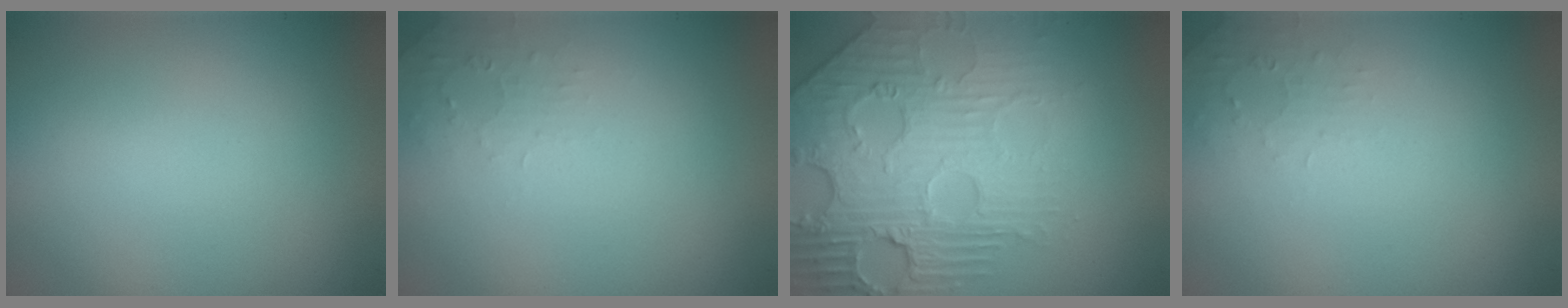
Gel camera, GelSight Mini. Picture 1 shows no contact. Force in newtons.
{"total": 1.3, "press": 1.2, "slide": 0.3}
{"total": 8.2, "press": 6.0, "slide": 5.6}
{"total": 1.3, "press": 1.2, "slide": 0.3}